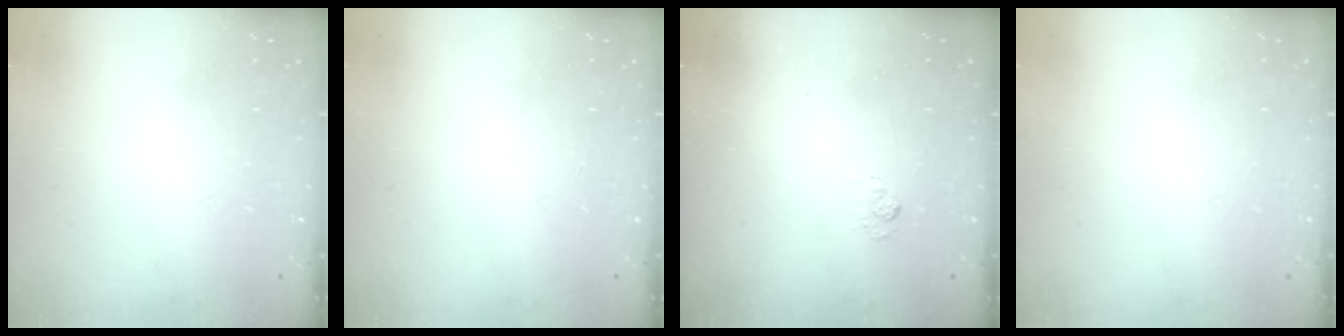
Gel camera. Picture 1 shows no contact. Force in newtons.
{"total": 0.0}
{"total": 2.7, "press": 2.3, "slide": 1.5}
{"total": 0.0}